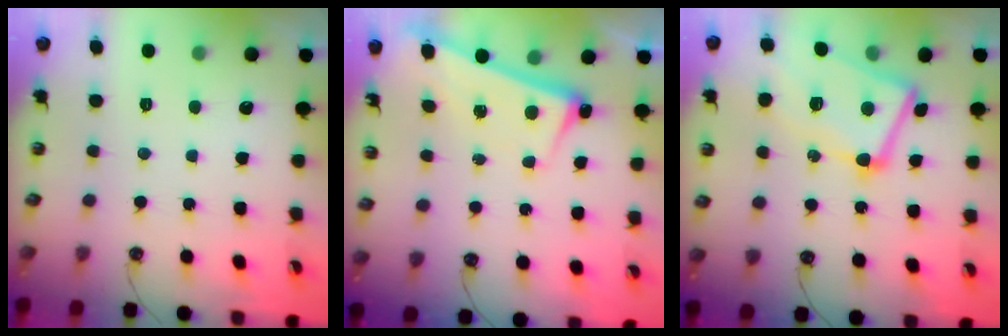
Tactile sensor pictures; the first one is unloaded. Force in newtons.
{"total": 2.5, "press": 2.4, "slide": 0.7}
{"total": 9.2, "press": 9.1, "slide": 1.4}